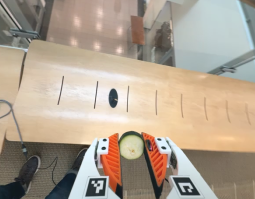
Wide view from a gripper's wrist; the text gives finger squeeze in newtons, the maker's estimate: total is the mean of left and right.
{"total": 9.0, "left": 9.0, "right": 9.0}